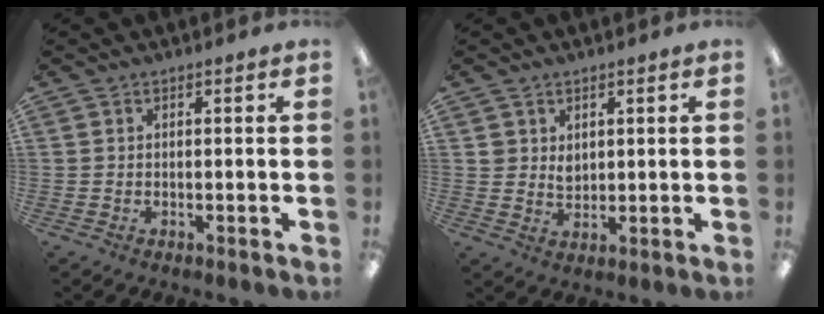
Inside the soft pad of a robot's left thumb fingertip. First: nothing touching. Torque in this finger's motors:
{"motor_torque": [0.18, 0.39, -0.23, -0.01, -0.01]}